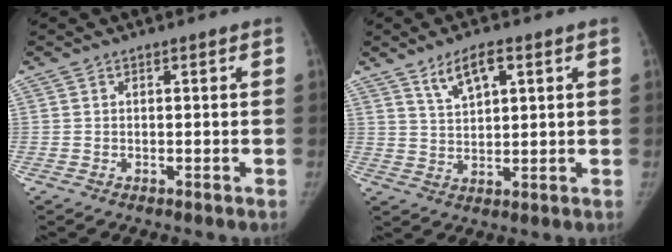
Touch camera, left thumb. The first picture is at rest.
{"total": 6.3, "force": [3.5, 2.4, 4.6], "torque": [-0.075, -0.013, 0.066]}